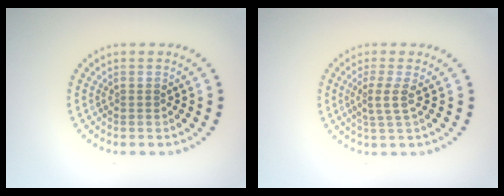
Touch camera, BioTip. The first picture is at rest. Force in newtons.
{"total": 2.1, "press": 1.6, "slide": 1.4}